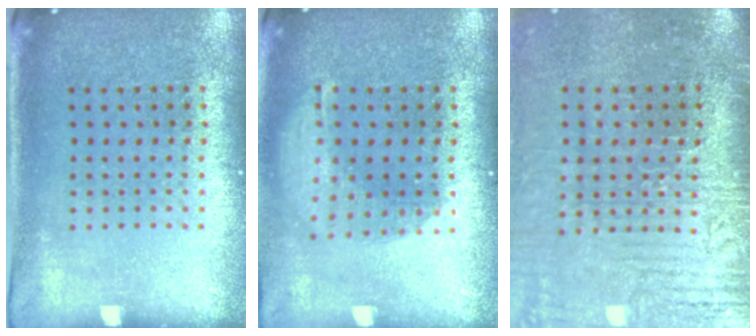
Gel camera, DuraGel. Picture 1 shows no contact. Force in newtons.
{"total": 1.5, "press": 1.3, "slide": 0.9}
{"total": 4.2, "press": 3.6, "slide": 2.1}